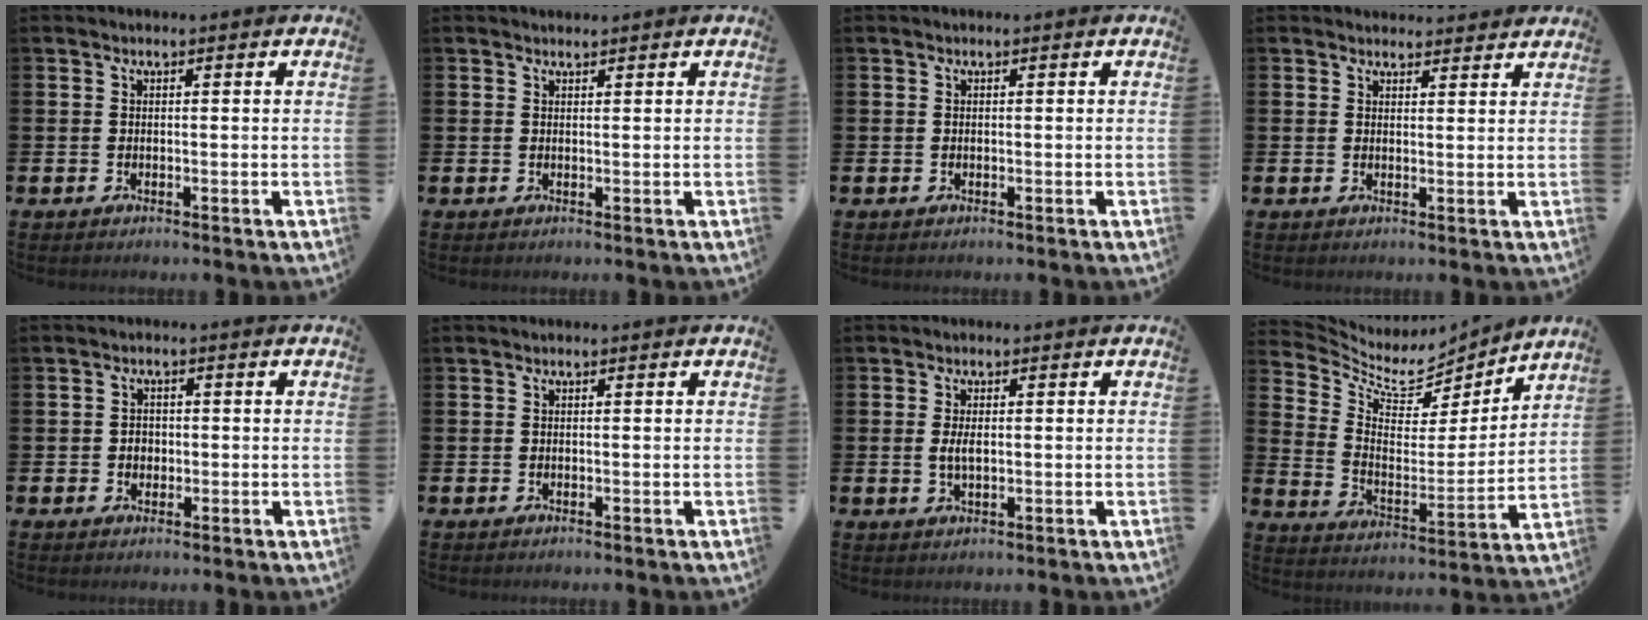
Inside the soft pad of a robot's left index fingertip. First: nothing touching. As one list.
[{"total": 0.8, "force": [0.8, 0.1, 0.0], "torque": [0.012, -0.004, 0.013]}, {"total": 0.0}, {"total": 2.4, "force": [2.4, 0.6, -0.2], "torque": [0.009, -0.014, 0.042]}, {"total": 1.8, "force": [-0.1, 1.6, 0.8], "torque": [0.004, -0.001, -0.008]}, {"total": 0.0}, {"total": 2.4, "force": [0.1, 1.0, 2.1], "torque": [-0.037, 0.001, 0.000]}, {"total": 7.5, "force": [6.5, 3.2, 2.0], "torque": [-0.073, -0.055, 0.108]}]